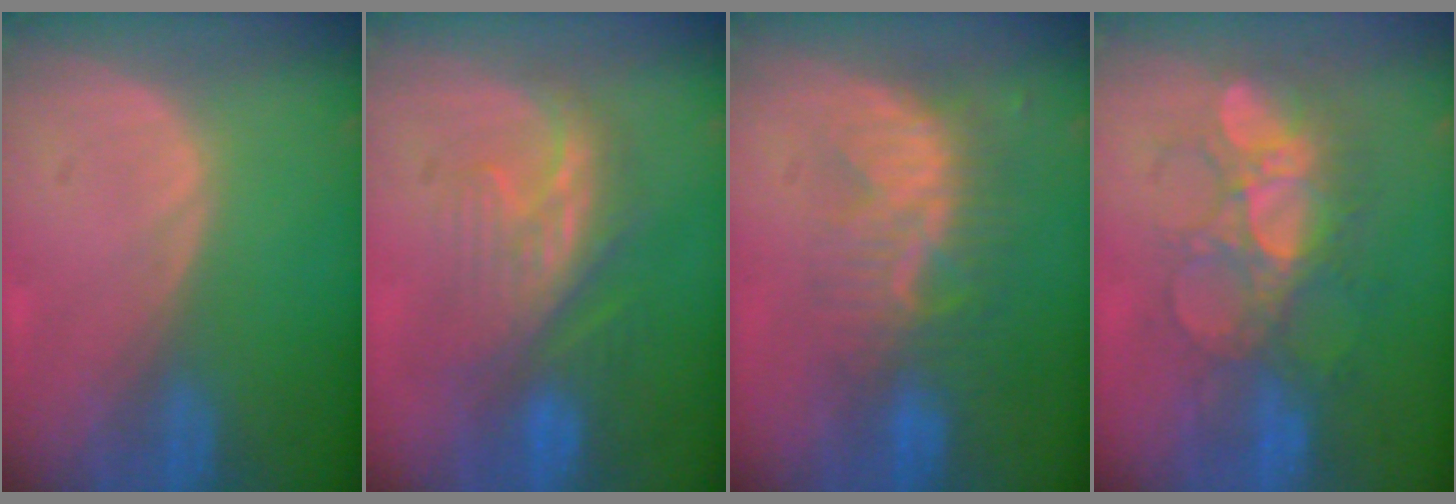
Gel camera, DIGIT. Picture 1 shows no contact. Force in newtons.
{"total": 8.1, "press": 7.9, "slide": 1.6}
{"total": 8.4, "press": 7.6, "slide": 3.5}
{"total": 9.0, "press": 8.6, "slide": 2.5}